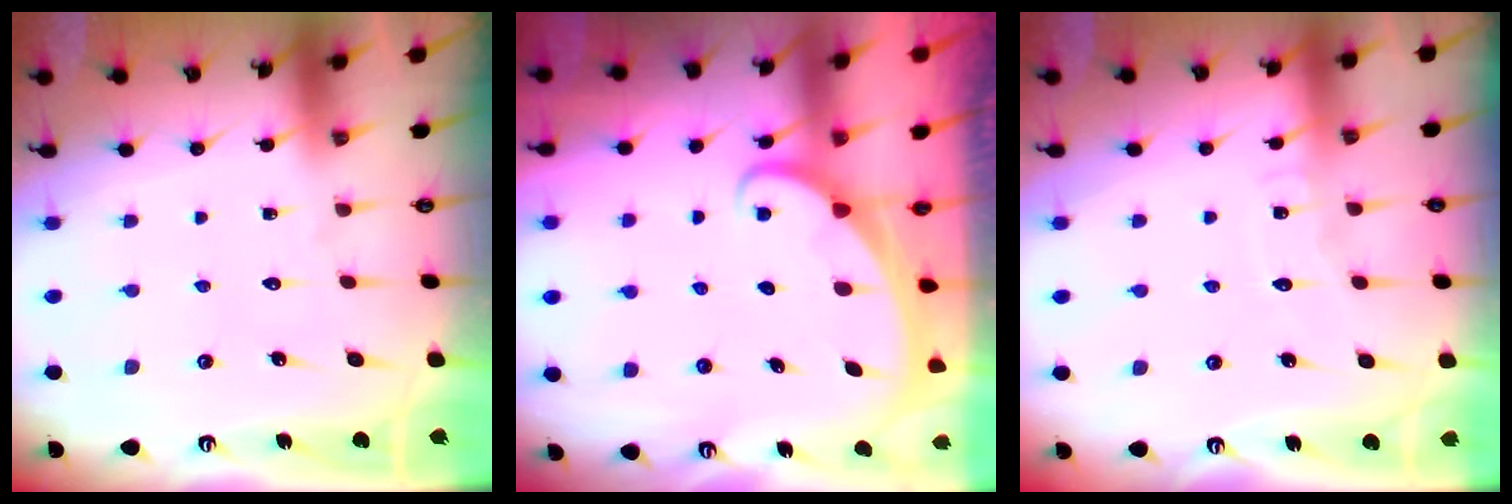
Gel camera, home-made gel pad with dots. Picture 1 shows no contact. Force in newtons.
{"total": 1.6, "press": 1.6, "slide": 0.1}
{"total": 4.7, "press": 4.7, "slide": 0.3}